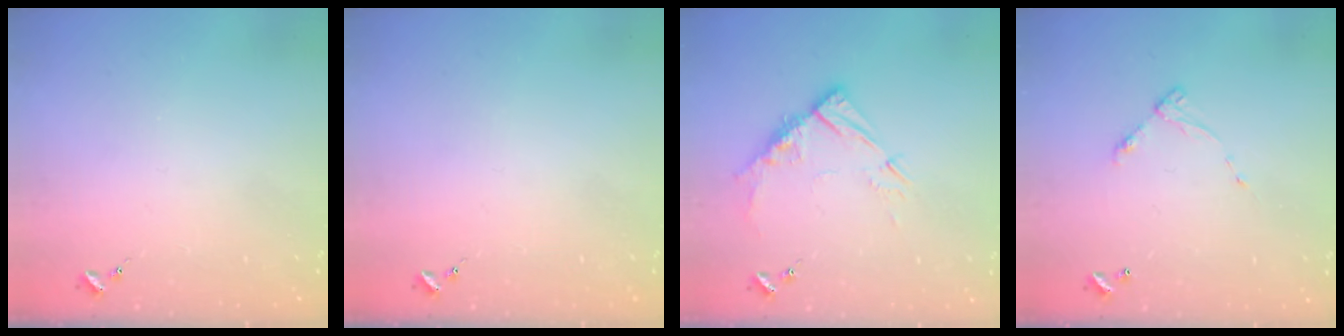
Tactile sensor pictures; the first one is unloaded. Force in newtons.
{"total": 0.0}
{"total": 10.7, "press": 10.7, "slide": 0.9}
{"total": 5.9, "press": 5.9, "slide": 0.4}